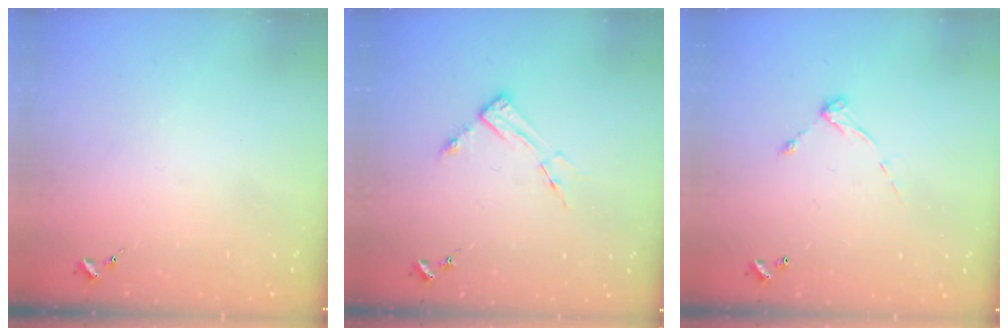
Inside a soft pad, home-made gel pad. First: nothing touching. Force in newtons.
{"total": 6.2, "press": 6.2, "slide": 0.4}
{"total": 6.9, "press": 6.9, "slide": 0.5}